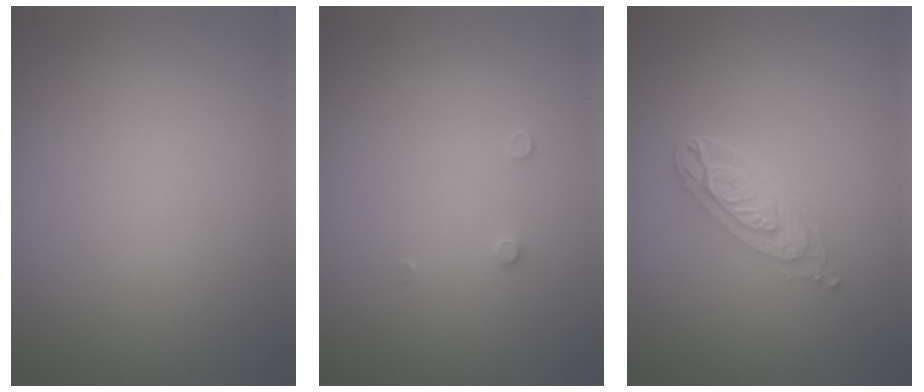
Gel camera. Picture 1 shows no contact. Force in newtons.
{"total": 0.6, "press": 0.6, "slide": 0.2}
{"total": 3.7, "press": 2.8, "slide": 2.3}